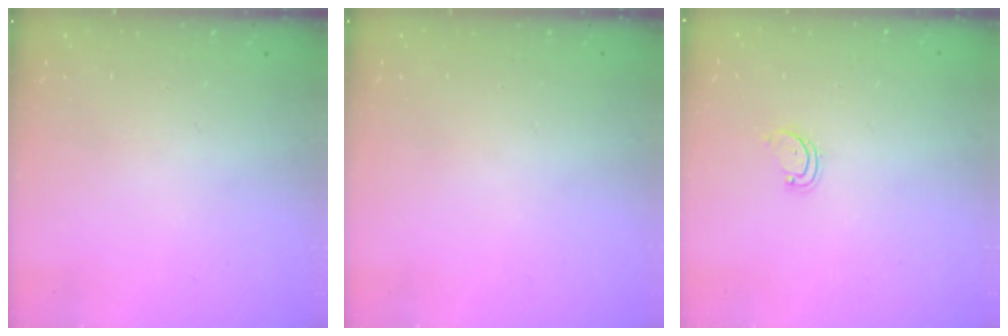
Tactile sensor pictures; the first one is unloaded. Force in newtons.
{"total": 0.0}
{"total": 1.9, "press": 1.9, "slide": 0.2}